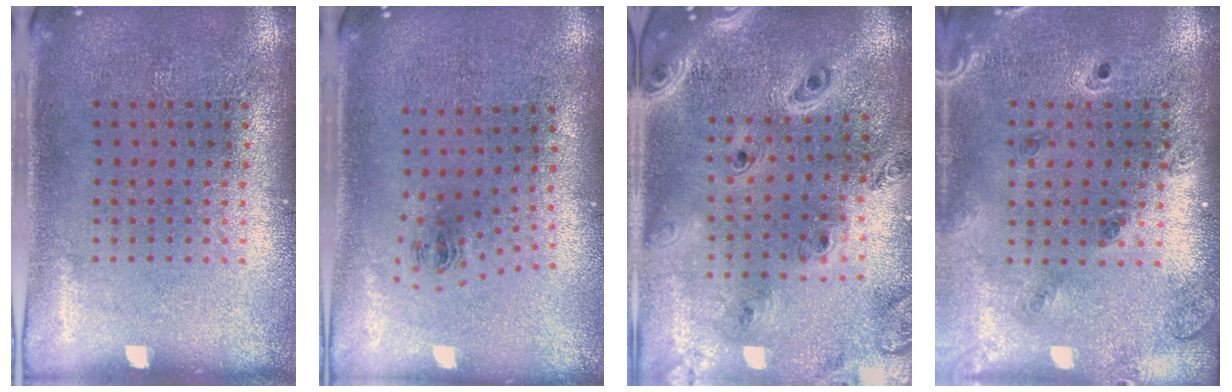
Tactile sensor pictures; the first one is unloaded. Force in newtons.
{"total": 1.0, "press": 0.4, "slide": 0.9}
{"total": 2.5, "press": 2.3, "slide": 1.1}
{"total": 1.4, "press": 1.3, "slide": 0.2}